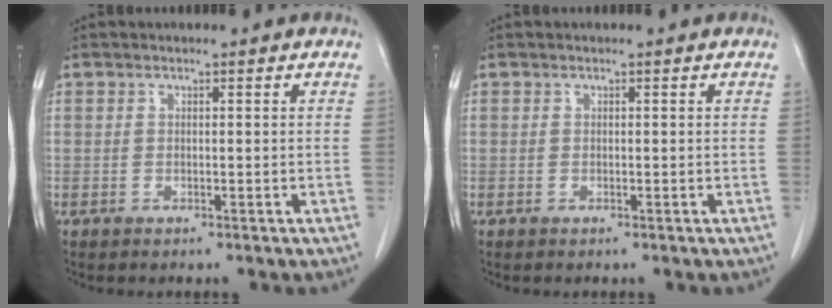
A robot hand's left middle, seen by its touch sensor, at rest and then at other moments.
{"total": 0.0}